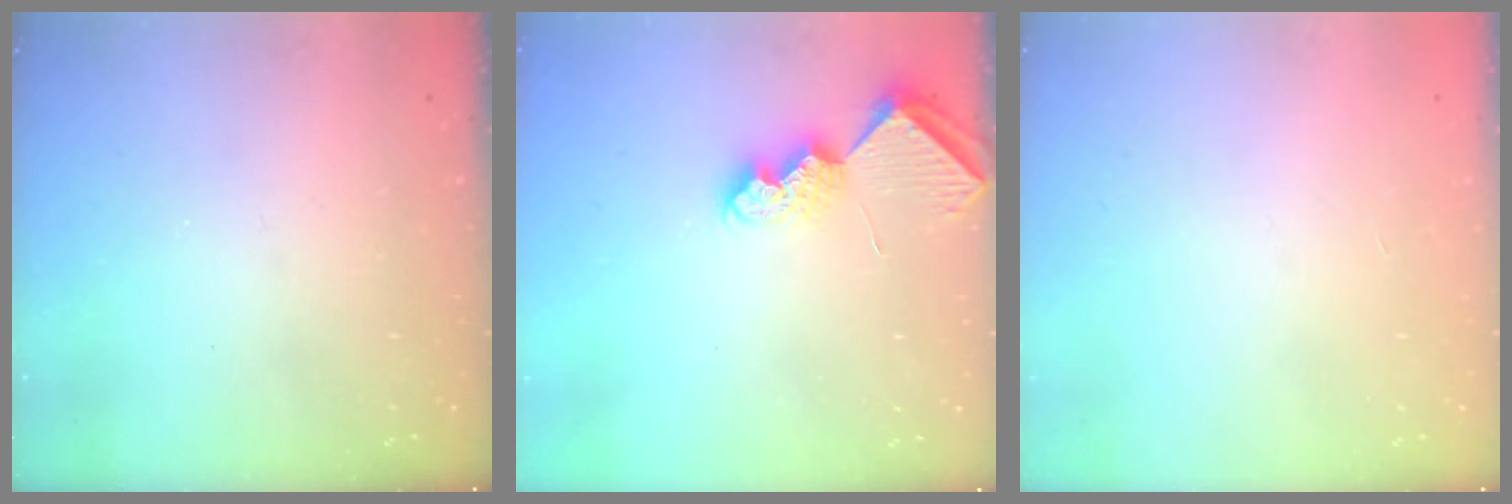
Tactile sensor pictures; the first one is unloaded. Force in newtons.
{"total": 7.0, "press": 7.0, "slide": 0.4}
{"total": 0.0}